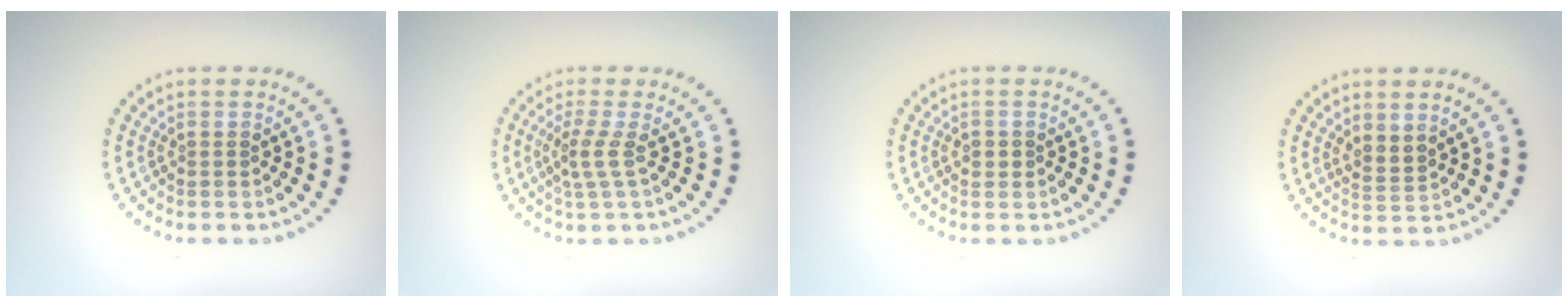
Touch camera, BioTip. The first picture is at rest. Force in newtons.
{"total": 2.1, "press": 1.4, "slide": 1.5}
{"total": 1.0, "press": 1.0, "slide": 0.3}
{"total": 1.8, "press": 1.3, "slide": 1.2}